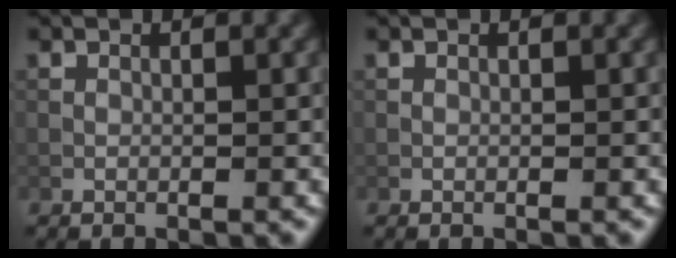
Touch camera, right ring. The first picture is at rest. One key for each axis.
{"total": 0.0}